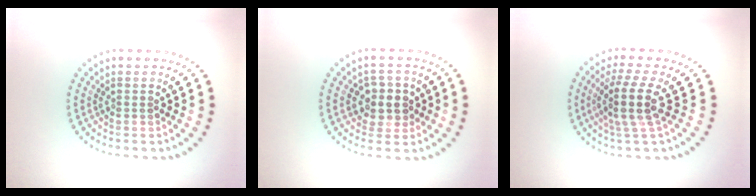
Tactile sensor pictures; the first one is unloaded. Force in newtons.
{"total": 2.6, "press": 2.5, "slide": 0.8}
{"total": 3.8, "press": 2.9, "slide": 2.4}